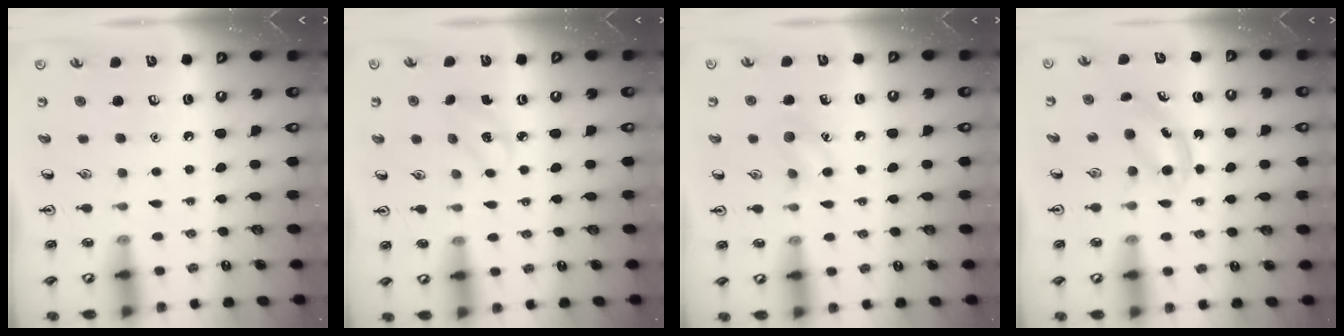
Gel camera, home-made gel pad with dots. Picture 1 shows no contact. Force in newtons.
{"total": 2.9, "press": 2.8, "slide": 0.9}
{"total": 7.9, "press": 7.6, "slide": 1.8}
{"total": 4.0, "press": 3.9, "slide": 0.7}